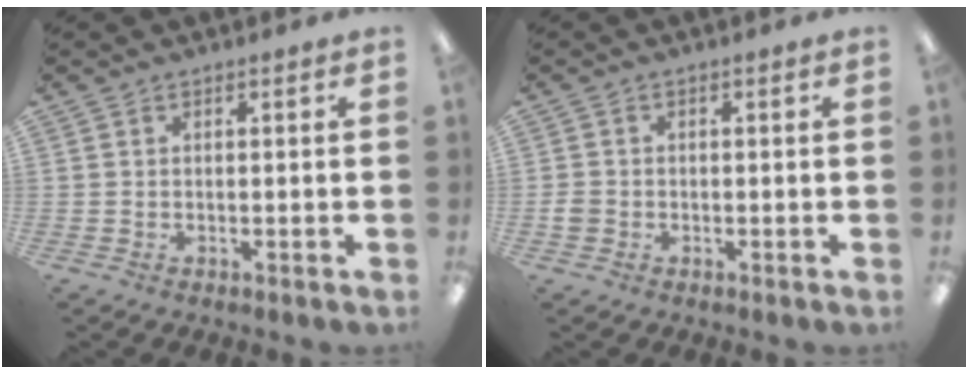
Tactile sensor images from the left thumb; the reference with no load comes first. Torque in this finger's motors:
{"motor_torque": [-0.26, 0.27, 0.22, -0.11, 0.00]}